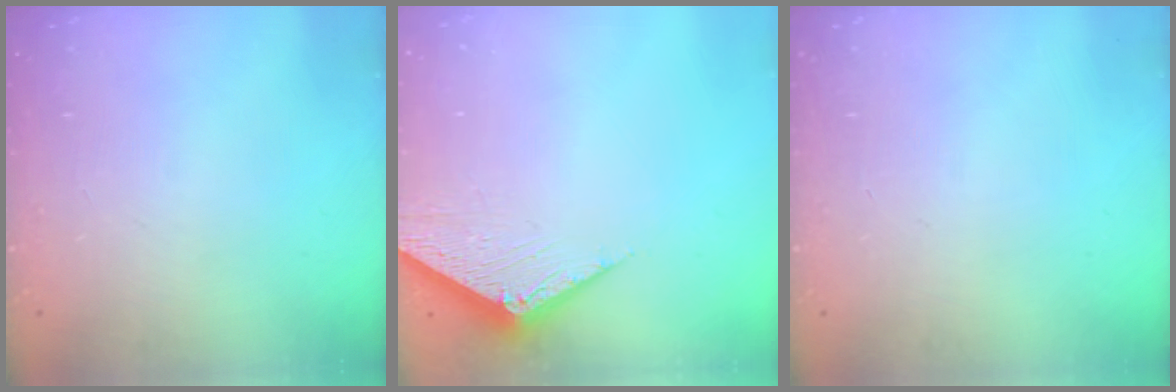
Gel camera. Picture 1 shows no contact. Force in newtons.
{"total": 4.7, "press": 4.7, "slide": 0.3}
{"total": 0.0}